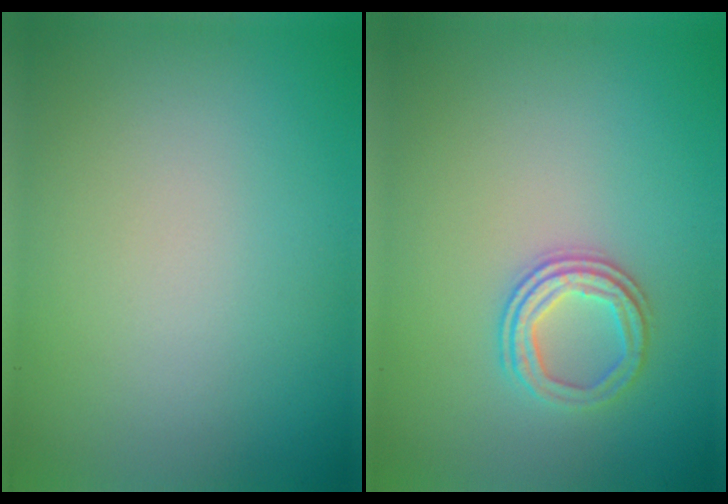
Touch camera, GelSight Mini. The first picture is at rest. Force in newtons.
{"total": 2.5, "press": 2.4, "slide": 0.9}